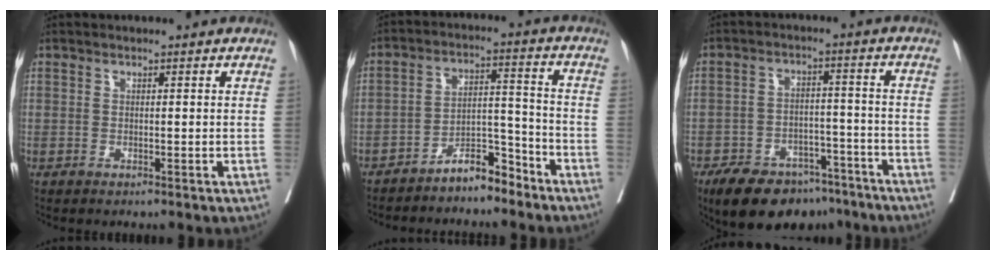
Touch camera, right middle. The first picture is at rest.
{"total": 6.4, "force": [-5.5, 1.8, 2.6], "torque": [-0.038, 0.021, -0.098]}
{"total": 14.2, "force": [-10.9, 6.8, 6.0], "torque": [-0.087, 0.014, -0.164]}